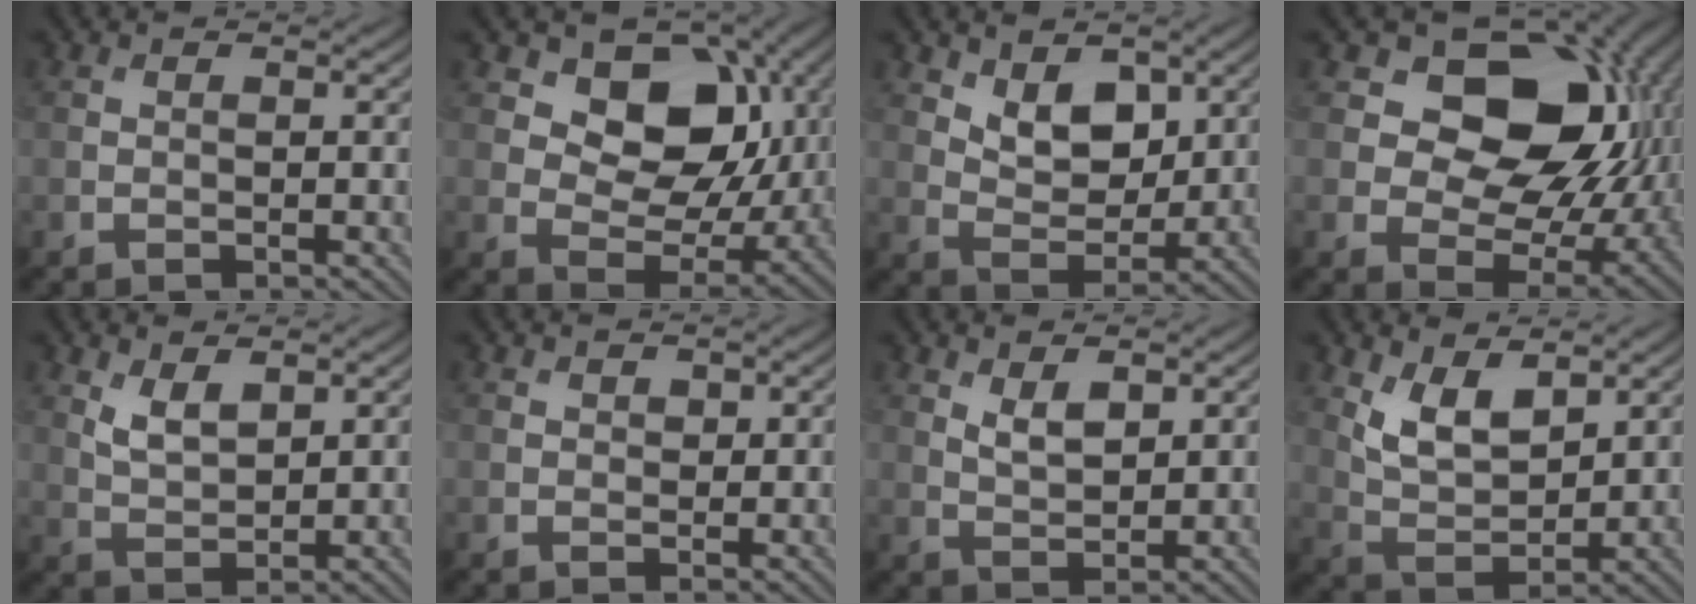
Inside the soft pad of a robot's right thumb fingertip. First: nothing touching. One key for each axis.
{"total": 10.9, "fx": 3.7, "fy": 7.8, "fz": 6.6, "tx": -0.109, "ty": -0.009, "tz": 0.053}
{"total": 6.1, "fx": 3.1, "fy": 3.7, "fz": 3.8, "tx": -0.076, "ty": -0.018, "tz": 0.049}
{"total": 15.8, "fx": 4.3, "fy": 11.2, "fz": 10.3, "tx": -0.159, "ty": 0.004, "tz": 0.076}
{"total": 3.5, "fx": 1.9, "fy": 1.7, "fz": 2.3, "tx": -0.055, "ty": -0.007, "tz": 0.044}
{"total": 1.0, "fx": 0.6, "fy": 0.8, "fz": 0.3, "tx": -0.003, "ty": -0.004, "tz": 0.010}
{"total": 3.1, "fx": 1.6, "fy": 1.5, "fz": 2.1, "tx": -0.047, "ty": -0.006, "tz": 0.037}
{"total": 6.5, "fx": 3.5, "fy": 3.3, "fz": 4.4, "tx": -0.097, "ty": -0.014, "tz": 0.068}